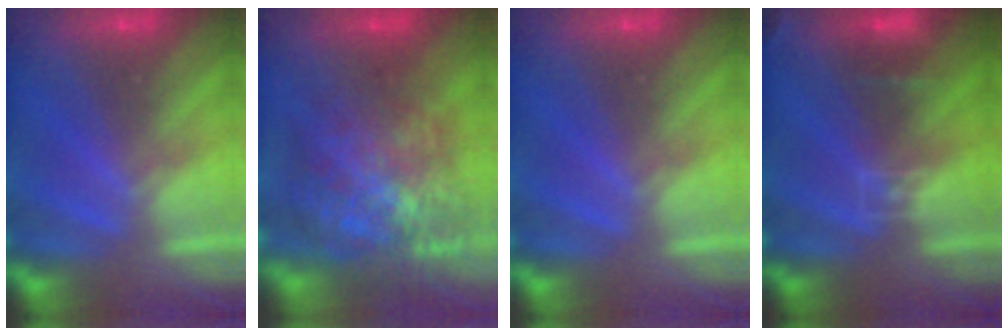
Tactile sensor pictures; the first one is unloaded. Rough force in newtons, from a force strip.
{"total": 7.3}
{"total": 0.0}
{"total": 3.0}